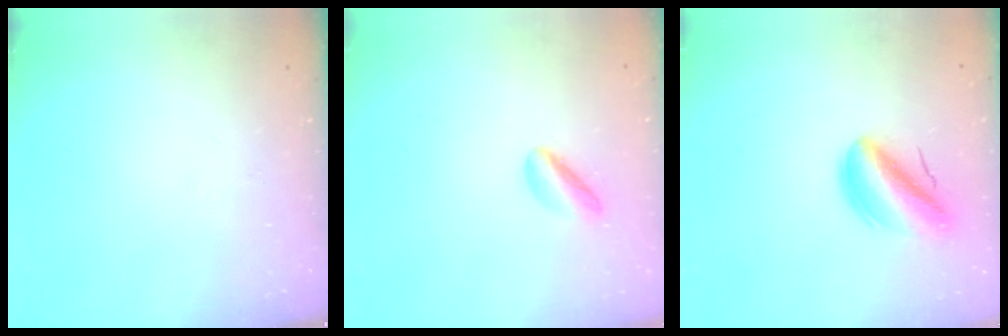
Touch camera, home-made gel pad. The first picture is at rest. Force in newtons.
{"total": 3.6, "press": 3.6, "slide": 0.3}
{"total": 9.2, "press": 8.8, "slide": 2.7}